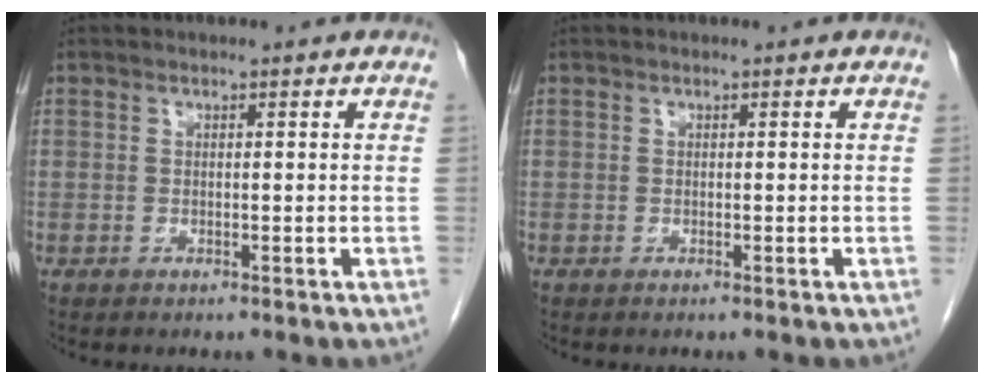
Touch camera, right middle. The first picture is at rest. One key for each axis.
{"total": 0.0}